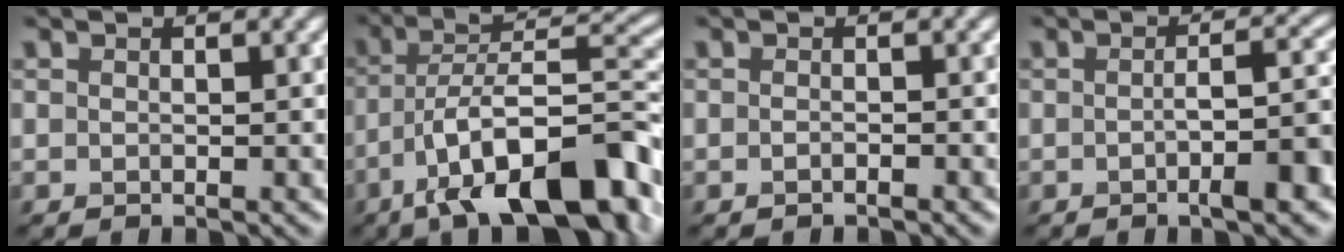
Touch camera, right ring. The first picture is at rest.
{"total": 14.2, "force": [-7.5, 4.7, 11.1], "torque": [-0.165, 0.007, -0.125]}
{"total": 0.8, "force": [-0.5, 0.2, 0.6], "torque": [-0.009, 0.000, -0.010]}
{"total": 5.3, "force": [-1.6, 1.3, 4.9], "torque": [-0.064, 0.010, -0.026]}